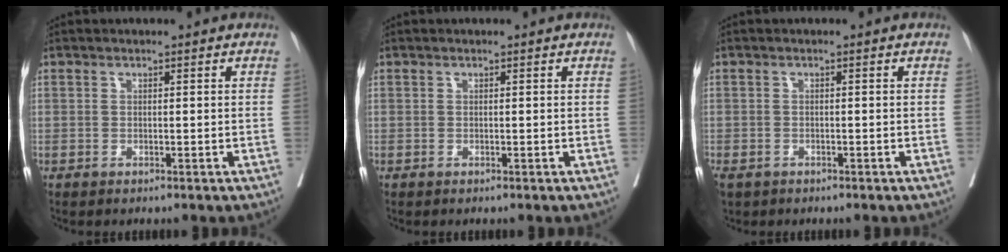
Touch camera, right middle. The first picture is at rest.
{"total": 0.0}
{"total": 2.6, "force": [-1.9, 1.2, 1.4], "torque": [-0.032, -0.004, -0.024]}